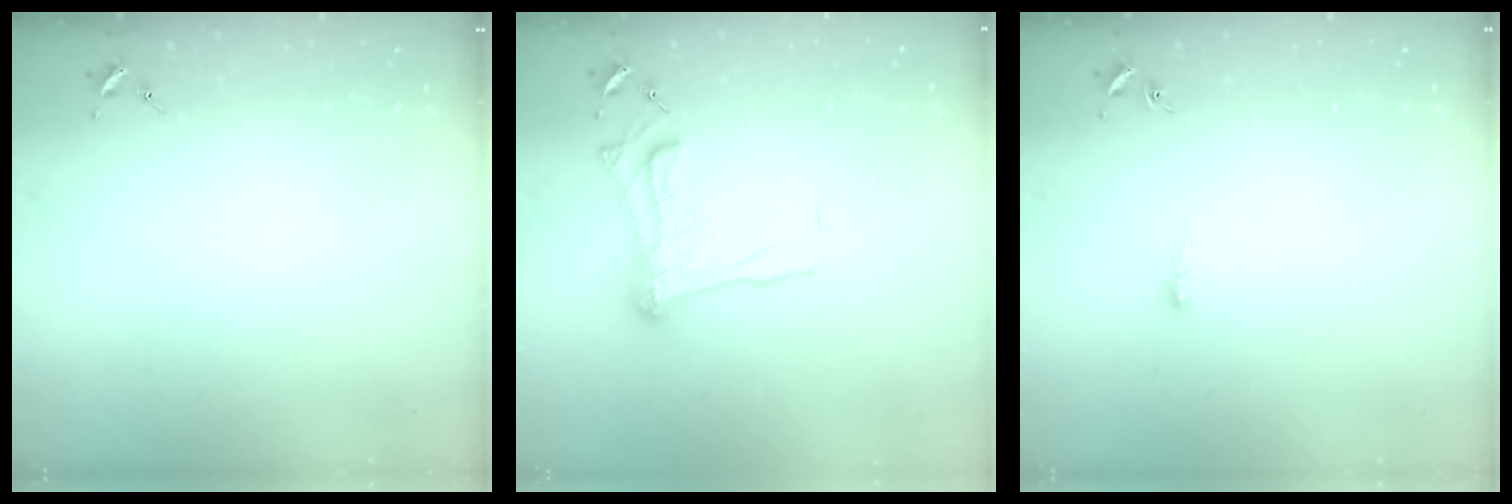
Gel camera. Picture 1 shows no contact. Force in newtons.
{"total": 16.1, "press": 16.1, "slide": 1.4}
{"total": 4.9, "press": 4.9, "slide": 0.5}